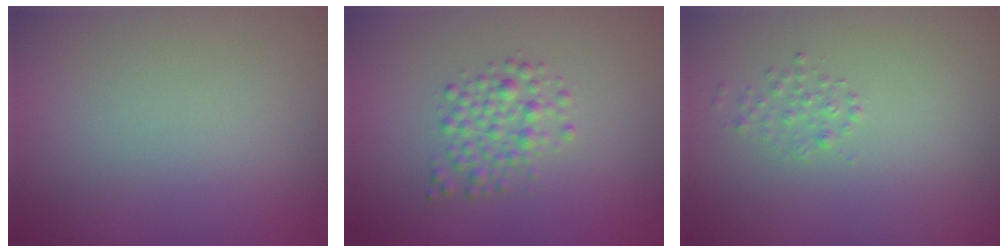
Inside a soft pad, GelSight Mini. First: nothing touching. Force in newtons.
{"total": 2.5, "press": 2.5, "slide": 0.0}
{"total": 1.0, "press": 1.0, "slide": 0.1}